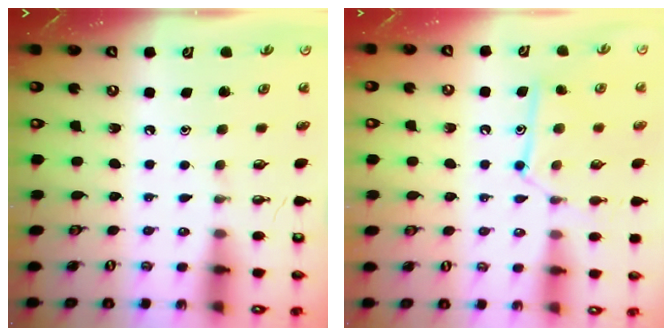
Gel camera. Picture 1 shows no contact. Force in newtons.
{"total": 11.8, "press": 11.8, "slide": 0.8}